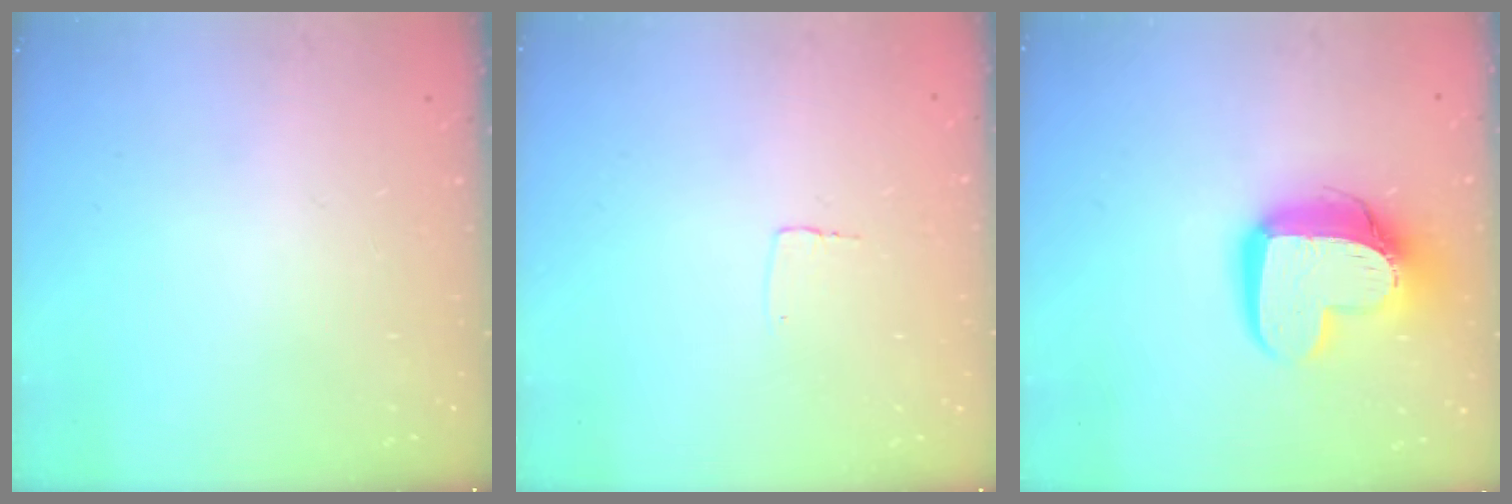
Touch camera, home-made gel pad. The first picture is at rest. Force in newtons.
{"total": 2.6, "press": 2.6, "slide": 0.1}
{"total": 14.9, "press": 14.8, "slide": 1.4}